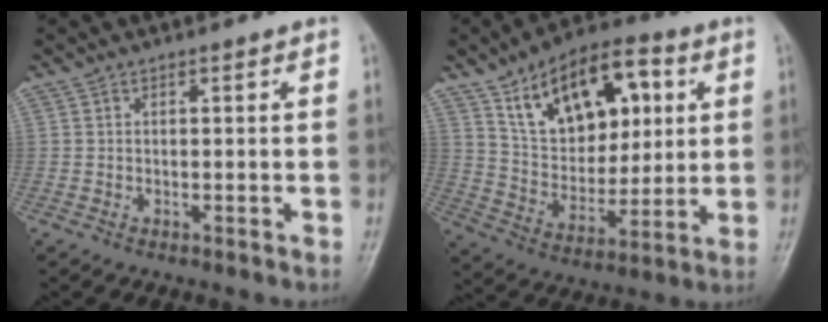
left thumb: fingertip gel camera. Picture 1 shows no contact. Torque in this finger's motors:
{"motor_torque": [0.79, 0.49, 1.78, -0.99, 0.35]}